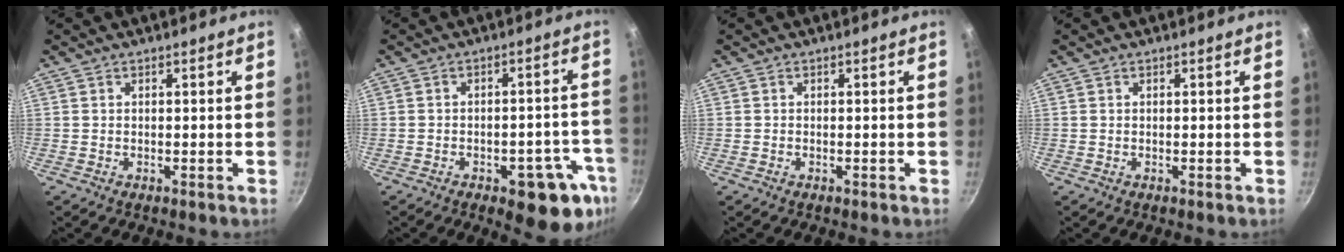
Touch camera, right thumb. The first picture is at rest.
{"total": 13.0, "force": [-6.3, 5.9, 9.8], "torque": [-0.059, 0.029, -0.076]}
{"total": 0.0}
{"total": 0.0}